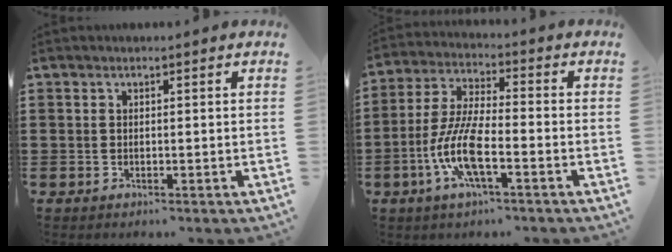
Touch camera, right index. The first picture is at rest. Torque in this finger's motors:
{"motor_torque": [2.14, 0.00, 0.94, 0.21]}